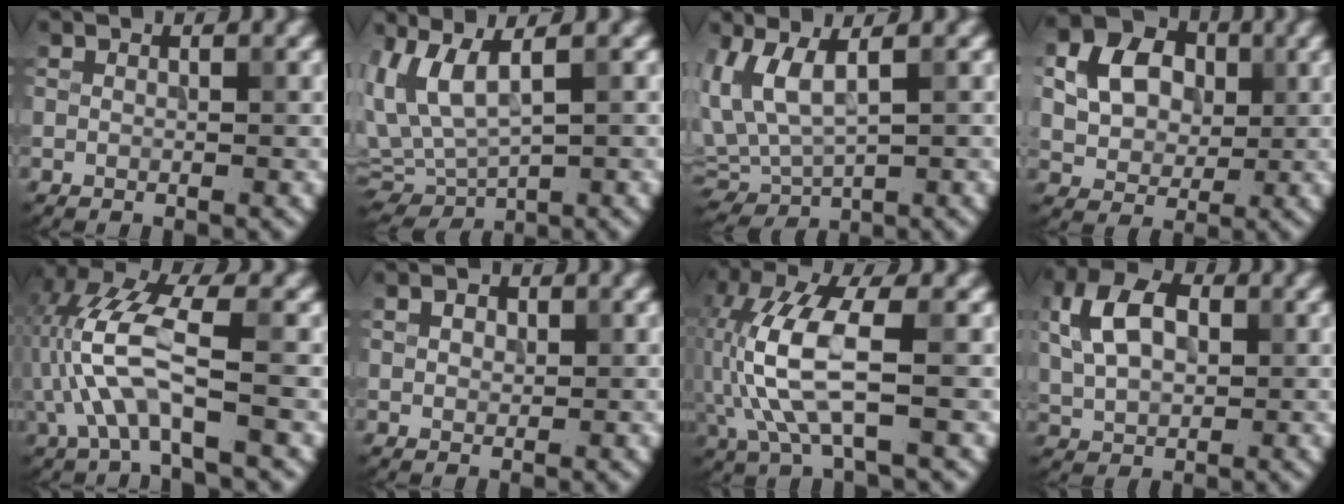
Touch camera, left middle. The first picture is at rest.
{"total": 7.3, "force": [1.8, 3.3, 6.3], "torque": [-0.149, -0.001, 0.043]}
{"total": 5.8, "force": [0.9, 2.8, 5.0], "torque": [-0.125, 0.002, 0.021]}
{"total": 6.4, "force": [1.2, 5.0, 3.8], "torque": [-0.076, 0.013, 0.010]}
{"total": 7.0, "force": [-1.2, 2.2, 6.5], "torque": [-0.158, 0.019, -0.023]}
{"total": 2.3, "force": [1.2, 1.6, 1.1], "torque": [-0.025, 0.008, 0.011]}
{"total": 8.3, "force": [-0.9, 3.0, 7.7], "torque": [-0.190, 0.012, -0.017]}
{"total": 6.6, "force": [1.7, 4.4, 4.7], "torque": [-0.099, 0.013, 0.024]}